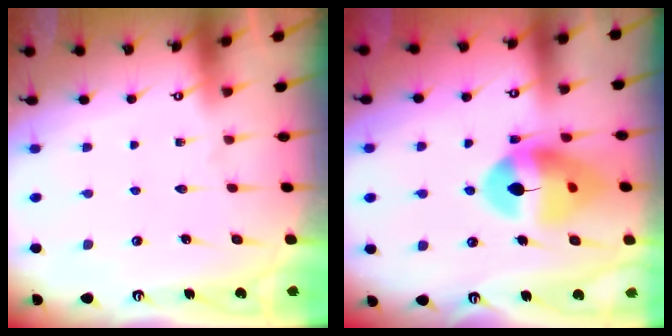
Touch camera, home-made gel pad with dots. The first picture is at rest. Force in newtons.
{"total": 13.0, "press": 12.9, "slide": 1.5}